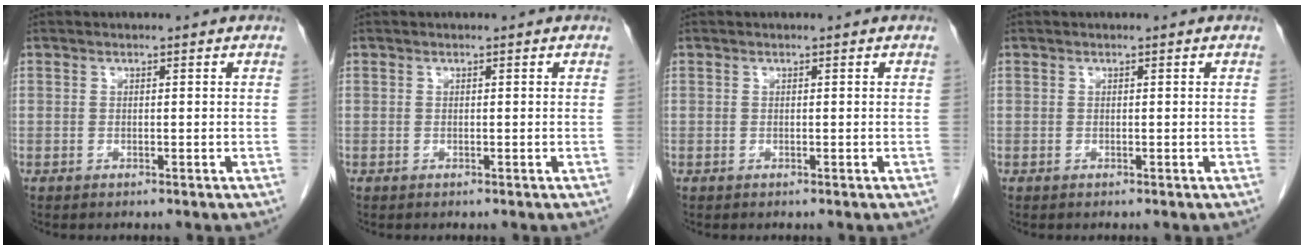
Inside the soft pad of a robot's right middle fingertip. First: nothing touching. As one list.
[{"total": 0.0}, {"total": 0.0}, {"total": 0.0}]